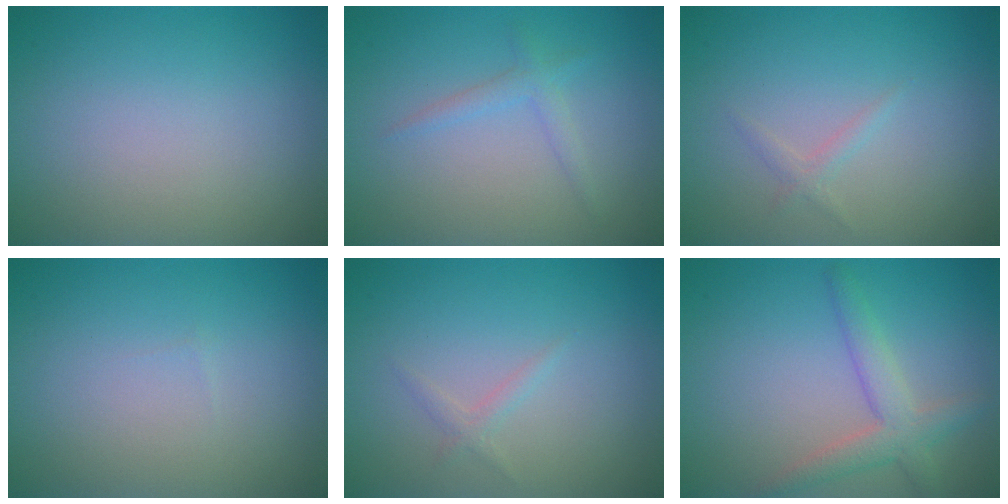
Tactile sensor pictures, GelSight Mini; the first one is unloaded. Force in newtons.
{"total": 1.4, "press": 1.4, "slide": 0.0}
{"total": 0.9, "press": 0.9, "slide": 0.1}
{"total": 0.0}
{"total": 0.9, "press": 0.9, "slide": 0.1}
{"total": 3.2, "press": 3.2, "slide": 0.2}